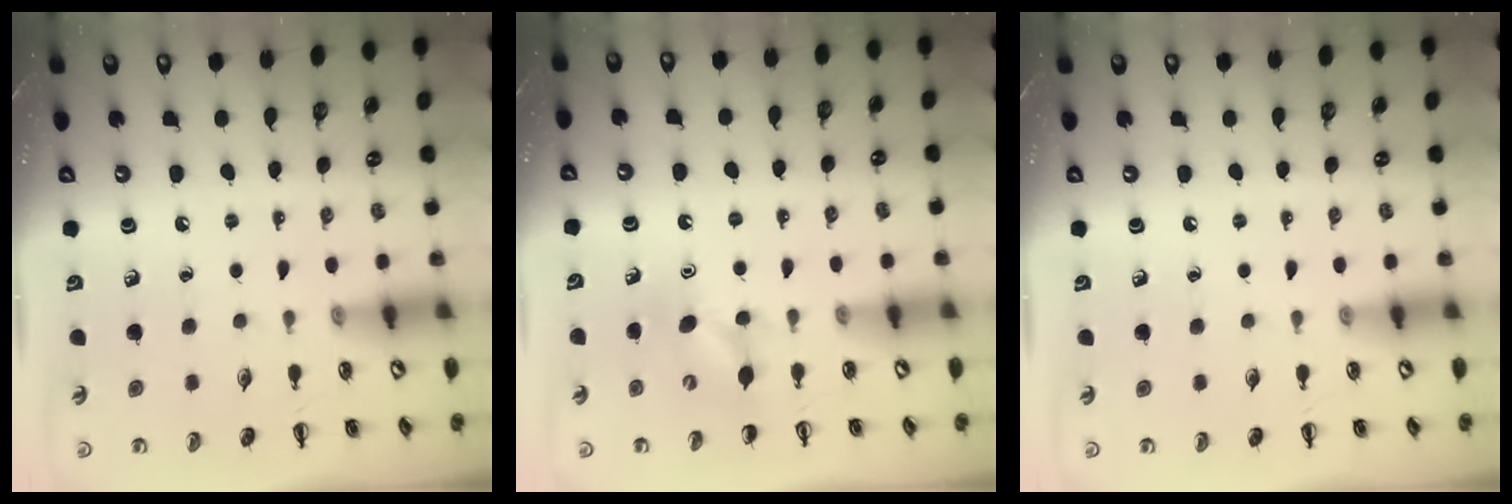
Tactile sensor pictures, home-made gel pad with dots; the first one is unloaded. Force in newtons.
{"total": 5.9, "press": 5.8, "slide": 1.5}
{"total": 0.0}